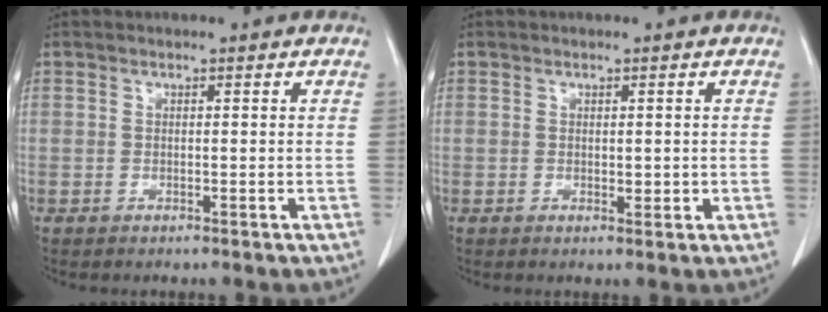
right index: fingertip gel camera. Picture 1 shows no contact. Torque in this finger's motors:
{"motor_torque": [-0.38, 0.53, -0.02, 0.01]}